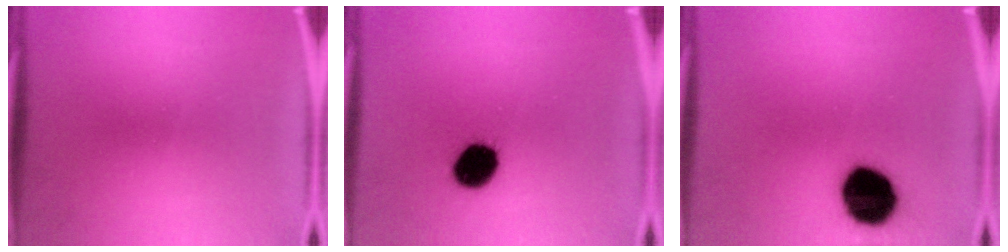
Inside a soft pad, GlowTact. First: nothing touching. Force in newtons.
{"total": 10.1}
{"total": 15.5}